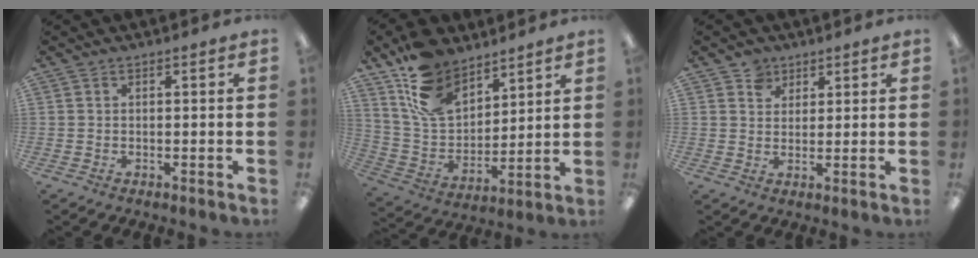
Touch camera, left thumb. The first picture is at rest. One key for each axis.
{"total": 15.4, "fx": 10.5, "fy": 8.9, "fz": 6.9, "tx": -0.149, "ty": -0.045, "tz": 0.205}
{"total": 4.1, "fx": 2.8, "fy": 3.0, "fz": 0.3, "tx": -0.003, "ty": -0.006, "tz": 0.051}